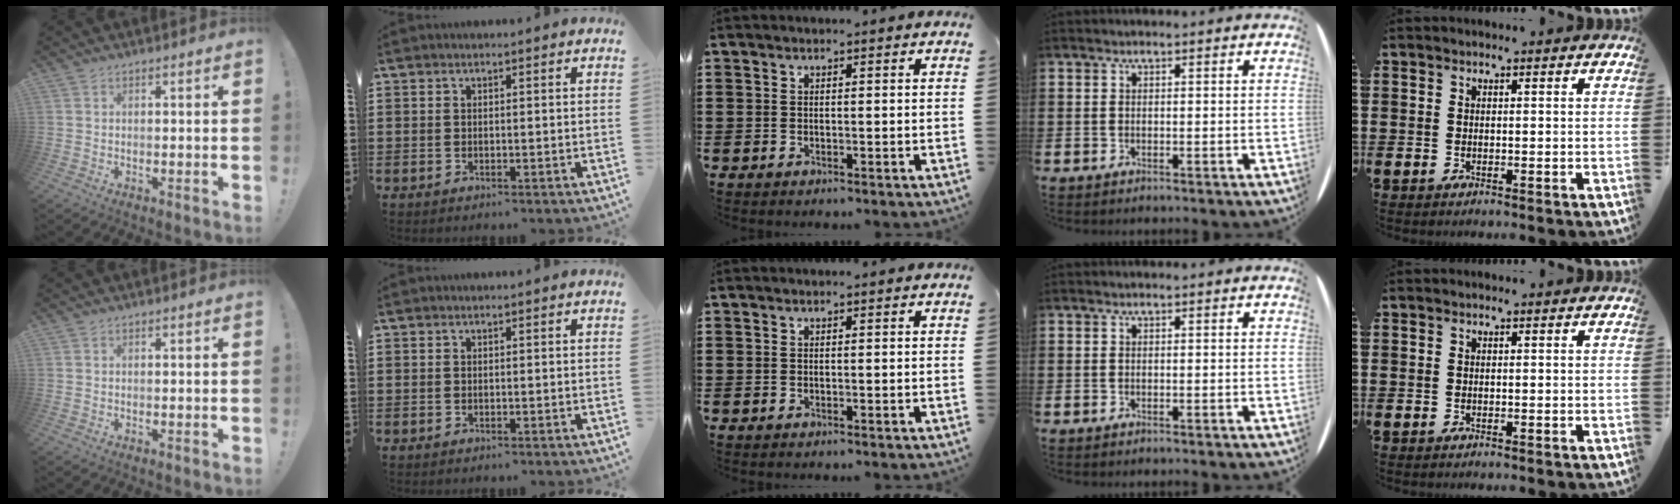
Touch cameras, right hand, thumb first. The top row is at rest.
{}